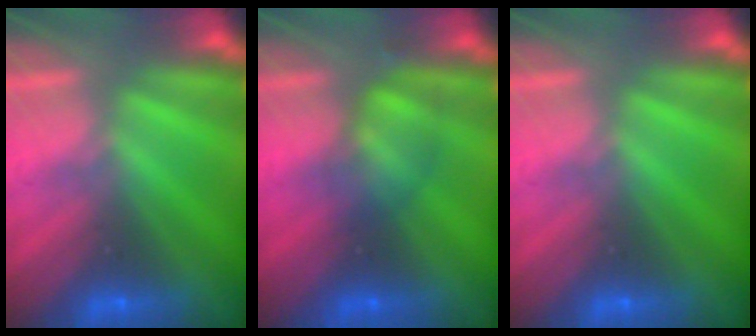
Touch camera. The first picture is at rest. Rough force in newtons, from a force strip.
{"total": 2.4}
{"total": 0.0}